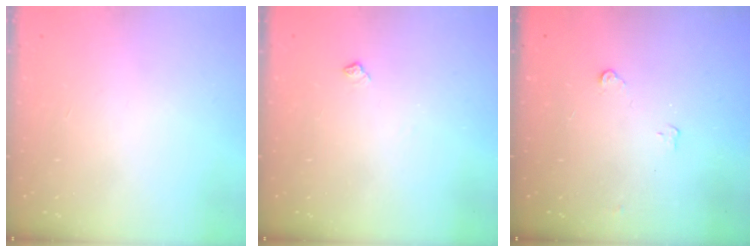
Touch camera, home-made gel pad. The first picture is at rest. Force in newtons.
{"total": 4.0, "press": 3.9, "slide": 0.5}
{"total": 3.3, "press": 3.3, "slide": 0.4}